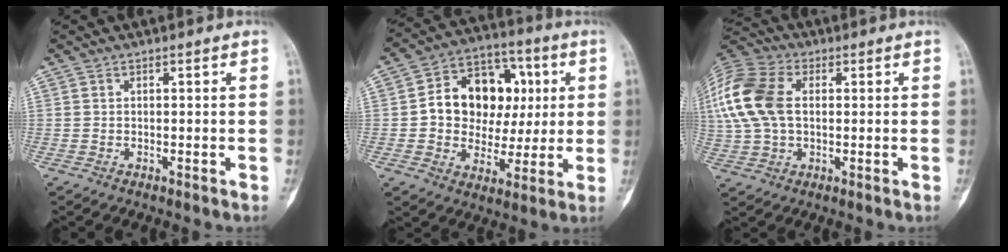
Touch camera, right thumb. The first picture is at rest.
{"total": 16.8, "force": [2.2, 13.0, 10.3], "torque": [-0.111, 0.023, 0.037]}
{"total": 18.4, "force": [3.0, 12.2, 13.5], "torque": [-0.331, 0.020, 0.053]}